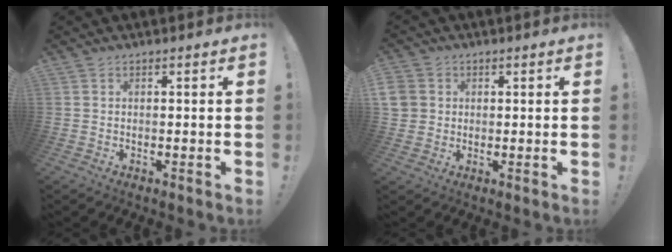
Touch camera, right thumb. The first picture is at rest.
{"total": 4.6, "force": [0.8, 4.3, 1.3], "torque": [-0.032, 0.005, 0.018]}